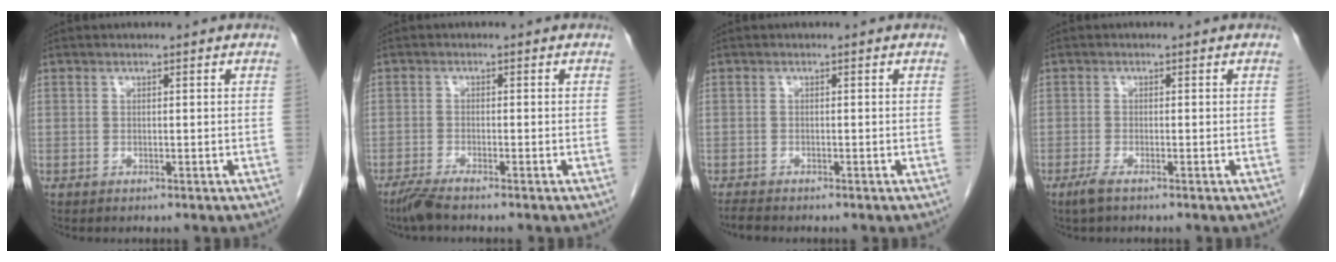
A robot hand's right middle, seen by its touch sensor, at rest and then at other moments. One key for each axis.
{"total": 2.8, "fx": -2.3, "fy": -0.1, "fz": 1.6, "tx": -0.038, "ty": -0.007, "tz": -0.050}
{"total": 1.3, "fx": -1.2, "fy": 0.1, "fz": 0.4, "tx": -0.014, "ty": -0.005, "tz": -0.022}
{"total": 1.9, "fx": -1.4, "fy": 0.1, "fz": 1.4, "tx": -0.035, "ty": -0.005, "tz": -0.030}